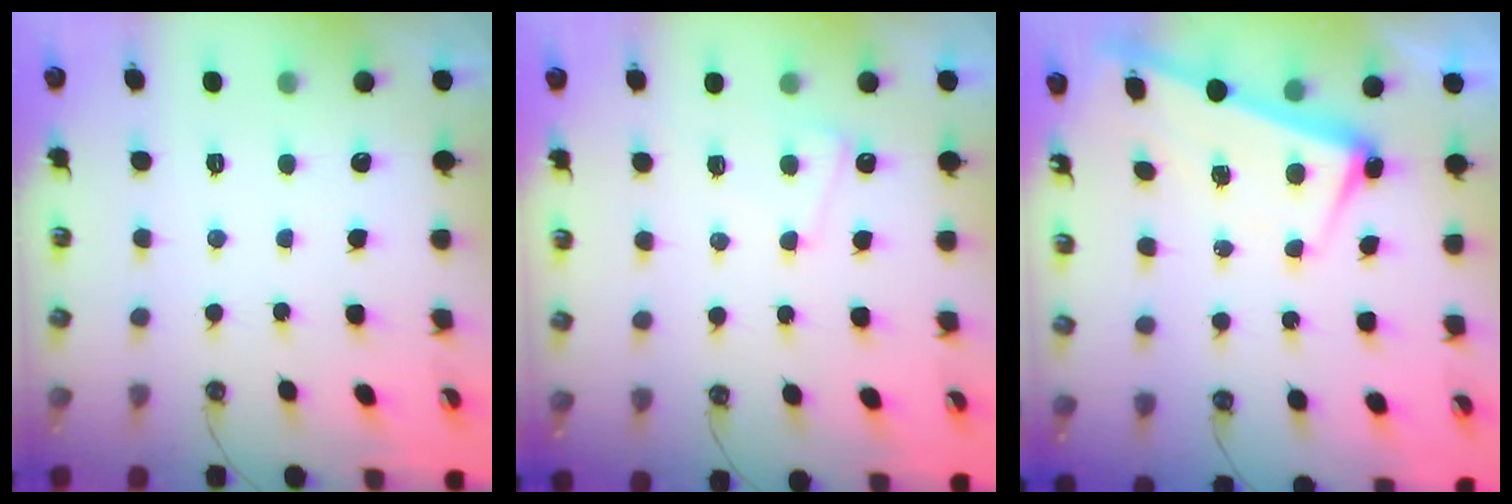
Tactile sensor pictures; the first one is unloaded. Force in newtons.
{"total": 0.5, "press": 0.1, "slide": 0.5}
{"total": 2.4, "press": 2.3, "slide": 0.7}